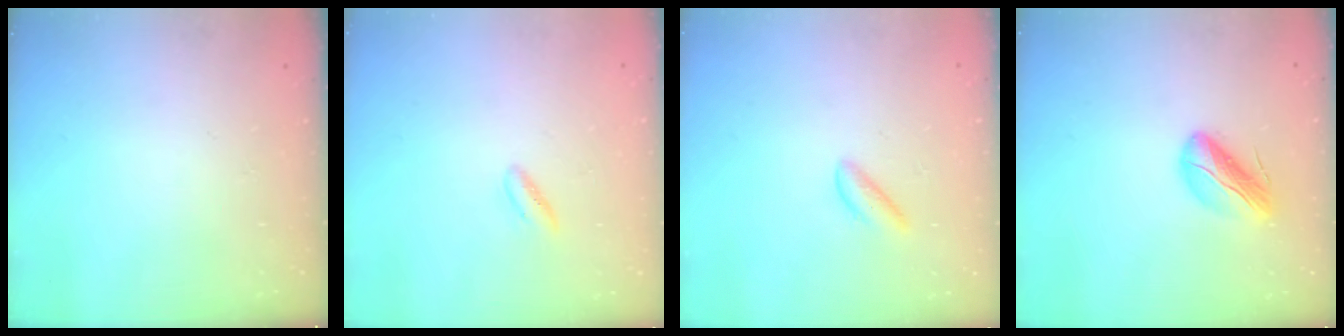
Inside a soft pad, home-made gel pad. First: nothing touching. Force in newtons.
{"total": 2.8, "press": 2.5, "slide": 1.3}
{"total": 1.9, "press": 1.9, "slide": 0.4}
{"total": 9.7, "press": 9.4, "slide": 2.4}